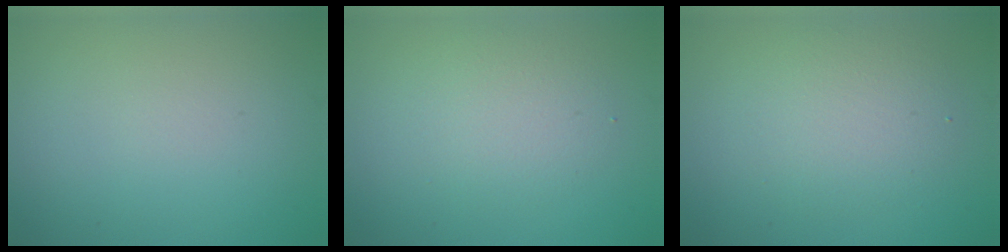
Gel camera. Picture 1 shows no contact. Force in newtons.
{"total": 2.6, "press": 2.6, "slide": 0.3}
{"total": 2.0, "press": 2.0, "slide": 0.2}